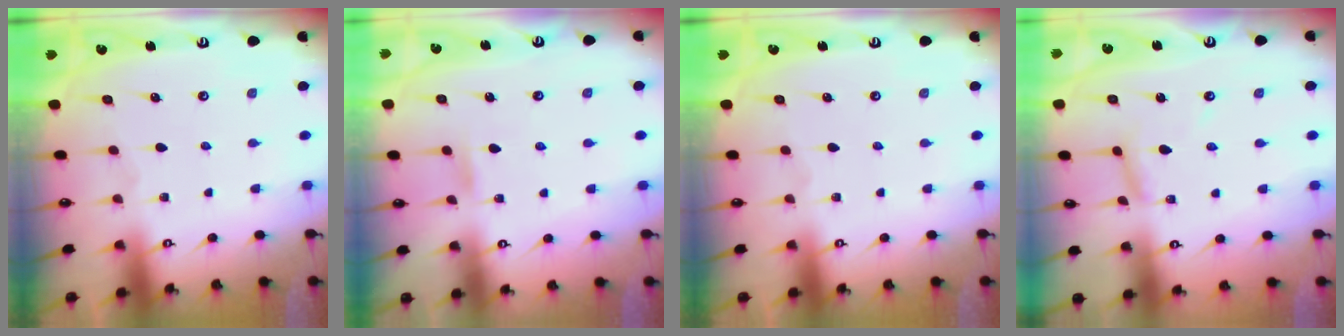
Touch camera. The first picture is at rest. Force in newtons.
{"total": 4.4, "press": 4.4, "slide": 0.6}
{"total": 0.0}
{"total": 5.2, "press": 5.2, "slide": 0.3}